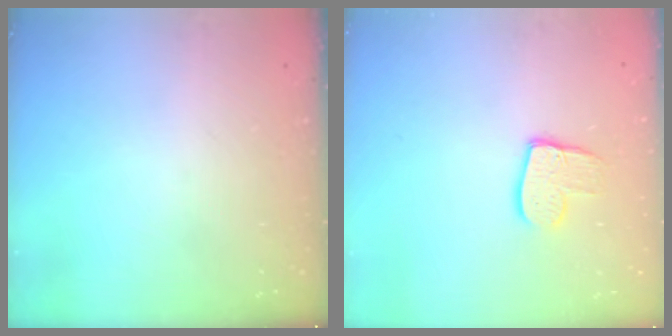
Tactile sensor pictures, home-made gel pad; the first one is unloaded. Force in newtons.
{"total": 10.0, "press": 9.9, "slide": 0.7}